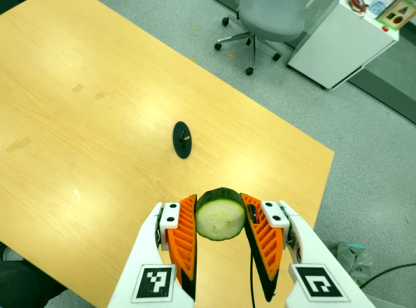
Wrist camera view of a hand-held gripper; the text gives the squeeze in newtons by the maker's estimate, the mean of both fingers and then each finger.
{"total": 11.0, "left": 10.6, "right": 11.3}